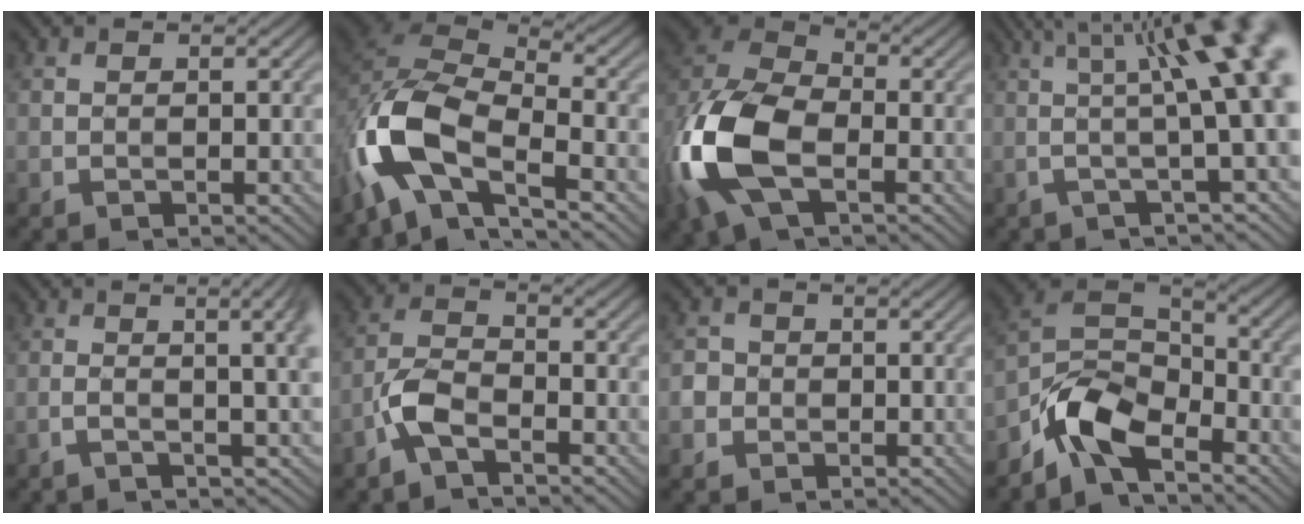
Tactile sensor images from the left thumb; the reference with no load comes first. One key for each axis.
{"total": 12.7, "fx": -5.7, "fy": 6.4, "fz": 9.4, "tx": -0.206, "ty": -0.011, "tz": -0.120}
{"total": 15.3, "fx": -4.4, "fy": 8.8, "fz": 11.7, "tx": -0.313, "ty": -0.022, "tz": -0.091}
{"total": 12.8, "fx": 2.0, "fy": 2.3, "fz": 12.4, "tx": -0.154, "ty": 0.027, "tz": 0.034}
{"total": 6.9, "fx": 0.3, "fy": 1.9, "fz": 6.6, "tx": -0.070, "ty": 0.016, "tz": 0.002}
{"total": 4.6, "fx": -2.9, "fy": 1.6, "fz": 3.2, "tx": -0.074, "ty": 0.006, "tz": -0.074}
{"total": 2.0, "fx": -0.5, "fy": 1.9, "fz": 0.4, "tx": -0.002, "ty": 0.000, "tz": -0.013}
{"total": 8.6, "fx": -5.8, "fy": 4.0, "fz": 4.9, "tx": -0.096, "ty": 0.003, "tz": -0.134}